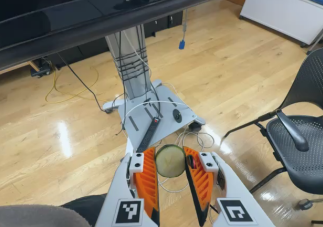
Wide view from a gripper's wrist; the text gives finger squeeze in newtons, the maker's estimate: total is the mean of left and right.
{"total": 9.9, "left": 10.2, "right": 9.7}